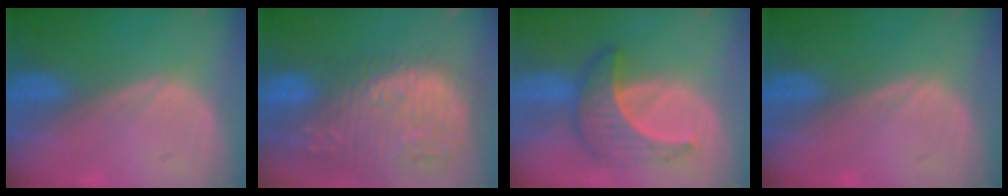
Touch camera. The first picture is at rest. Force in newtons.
{"total": 15.6, "press": 13.1, "slide": 8.5}
{"total": 6.4, "press": 6.3, "slide": 1.0}
{"total": 0.0}